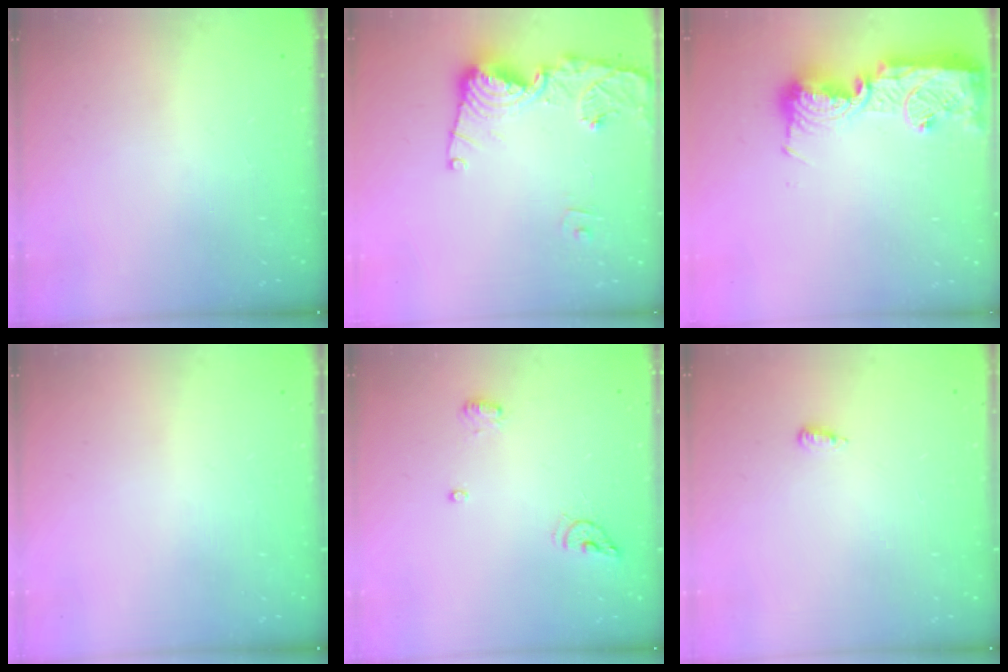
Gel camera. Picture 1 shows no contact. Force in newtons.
{"total": 13.6, "press": 13.5, "slide": 1.8}
{"total": 15.2, "press": 15.1, "slide": 1.2}
{"total": 0.0}
{"total": 6.8, "press": 6.7, "slide": 1.2}
{"total": 4.4, "press": 3.4, "slide": 2.9}